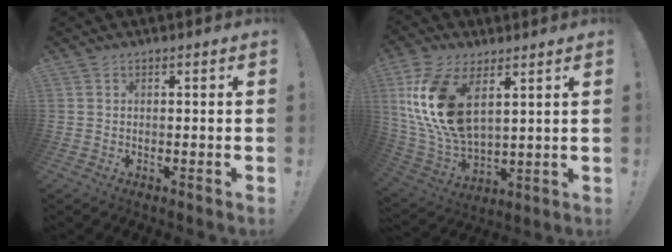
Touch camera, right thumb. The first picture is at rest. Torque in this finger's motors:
{"motor_torque": [1.52, 3.49, 1.04, -0.31, 0.38]}